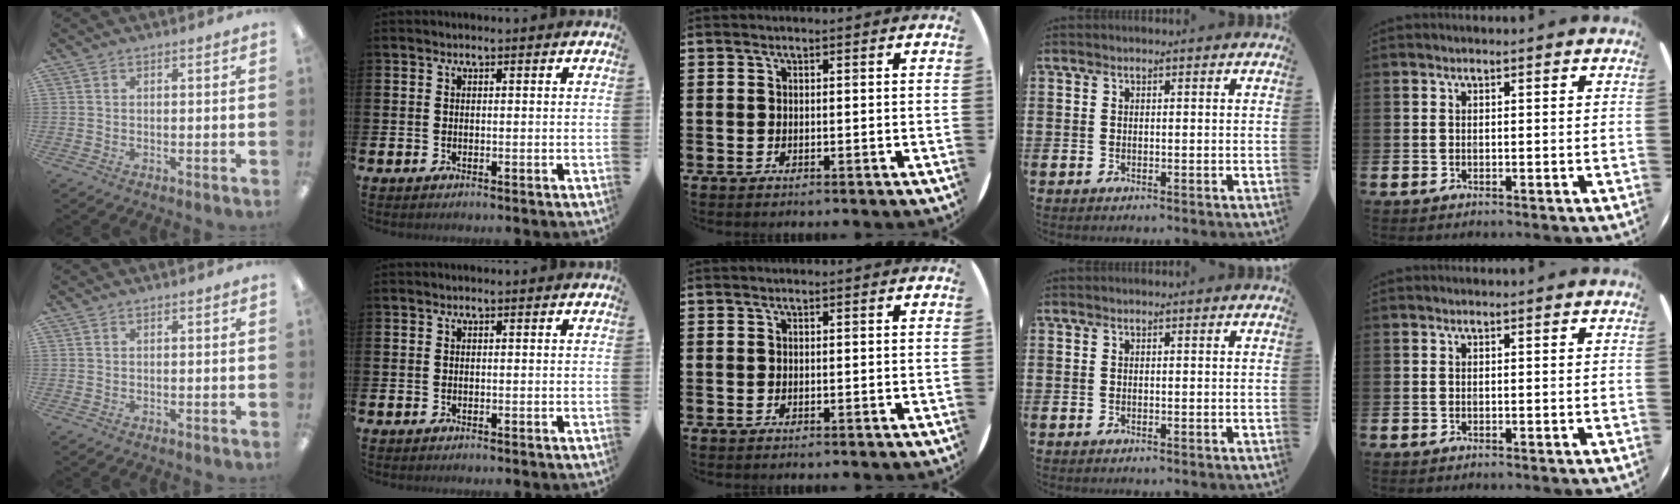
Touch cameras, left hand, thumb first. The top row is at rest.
{}